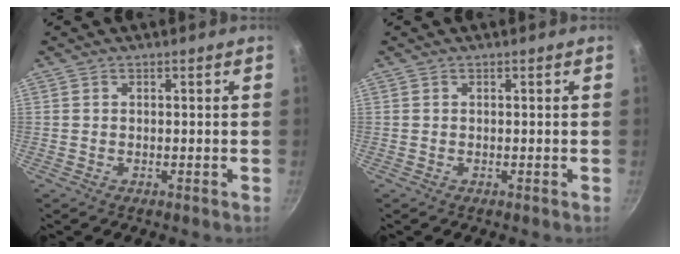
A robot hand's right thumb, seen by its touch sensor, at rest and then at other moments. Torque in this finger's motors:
{"motor_torque": [-0.06, 0.32, 0.45, -0.19, -0.02]}